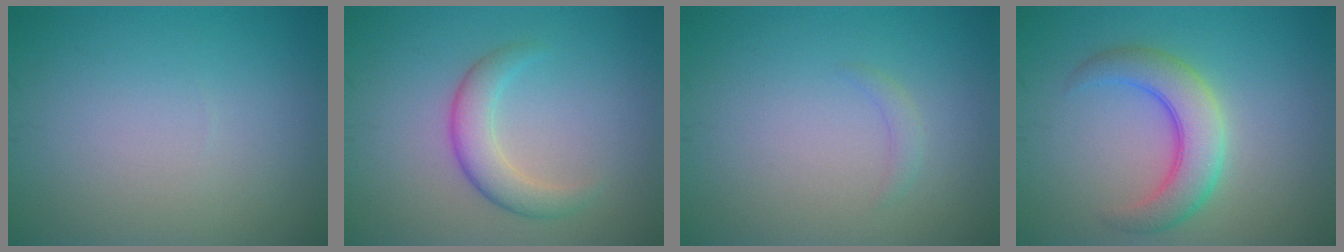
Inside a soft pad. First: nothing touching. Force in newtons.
{"total": 3.2, "press": 3.2, "slide": 0.0}
{"total": 0.8, "press": 0.8, "slide": 0.1}
{"total": 5.0, "press": 5.0, "slide": 0.1}